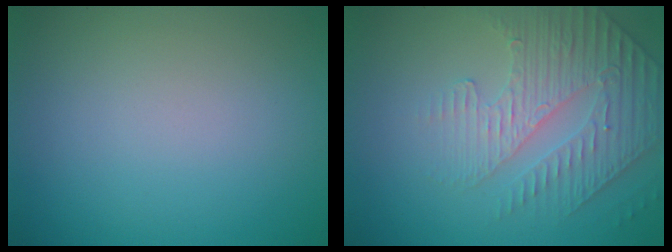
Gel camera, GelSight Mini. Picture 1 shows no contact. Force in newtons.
{"total": 4.5, "press": 3.5, "slide": 2.9}